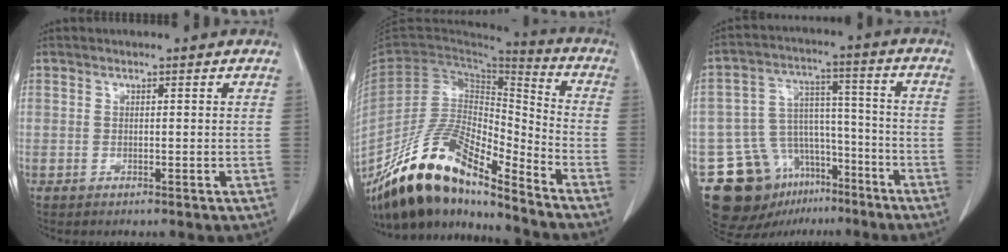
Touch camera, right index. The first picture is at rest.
{"total": 18.3, "force": [-14.7, 4.2, 10.1], "torque": [-0.182, 0.015, -0.268]}
{"total": 15.6, "force": [-9.8, 10.4, 6.1], "torque": [-0.099, 0.062, -0.148]}